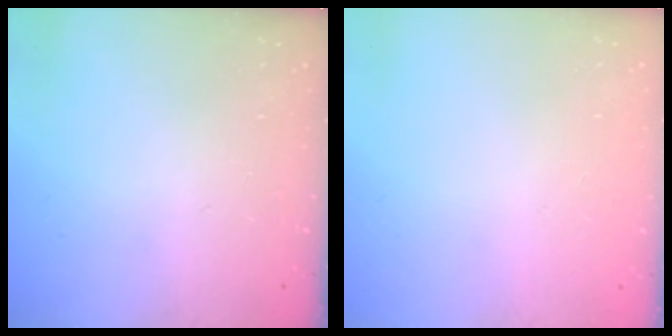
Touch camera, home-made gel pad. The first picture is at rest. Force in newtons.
{"total": 0.6, "press": 0.6, "slide": 0.1}